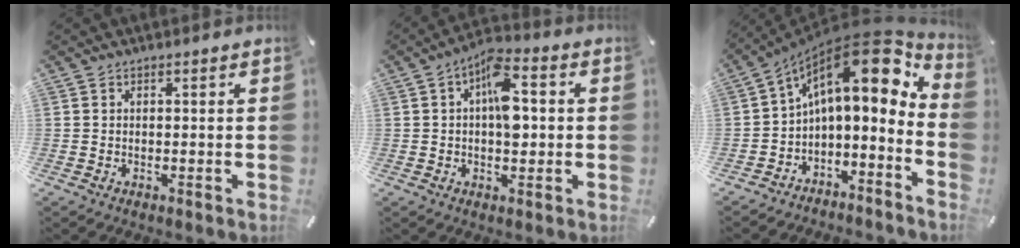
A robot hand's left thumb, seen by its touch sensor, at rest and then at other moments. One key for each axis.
{"total": 9.2, "fx": 0.8, "fy": 4.9, "fz": 7.7, "tx": -0.101, "ty": 0.003, "tz": 0.010}
{"total": 16.2, "fx": 6.0, "fy": 7.7, "fz": 13.0, "tx": -0.196, "ty": -0.051, "tz": 0.097}